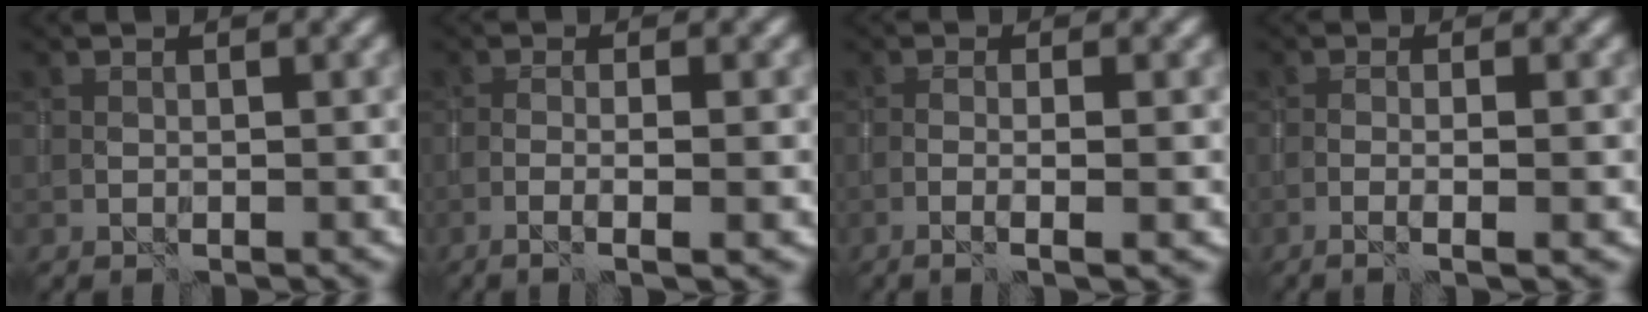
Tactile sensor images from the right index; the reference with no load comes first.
{"total": 3.0, "force": [-1.0, 0.4, 2.8], "torque": [-0.044, 0.003, -0.027]}
{"total": 2.7, "force": [-0.8, 0.3, 2.5], "torque": [-0.040, 0.003, -0.022]}
{"total": 2.7, "force": [-0.8, 0.4, 2.5], "torque": [-0.036, 0.004, -0.022]}